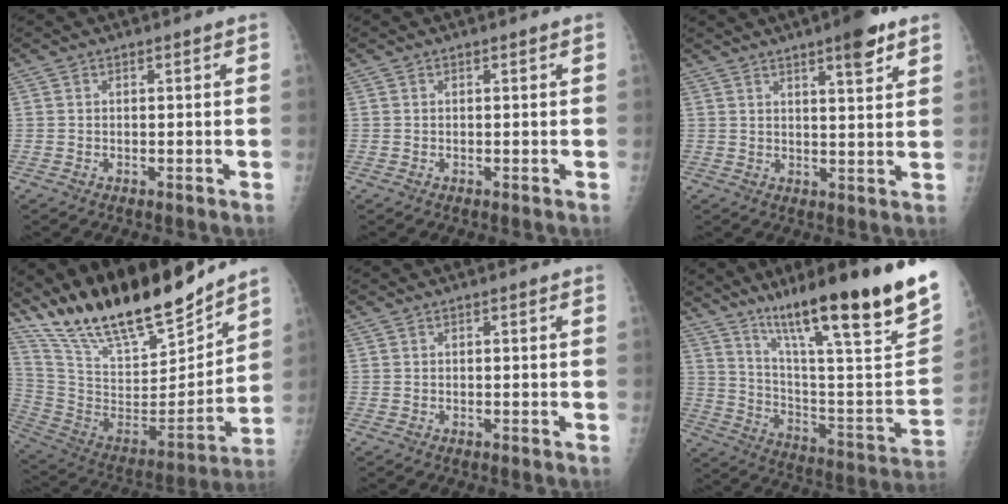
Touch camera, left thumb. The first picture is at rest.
{"total": 0.0}
{"total": 7.1, "force": [4.6, 1.4, 5.3], "torque": [-0.069, -0.024, 0.063]}
{"total": 24.9, "force": [21.4, 6.2, 11.2], "torque": [-0.162, -0.106, 0.377]}
{"total": 0.0}
{"total": 29.2, "force": [21.0, 2.2, 20.1], "torque": [-0.289, -0.109, 0.327]}